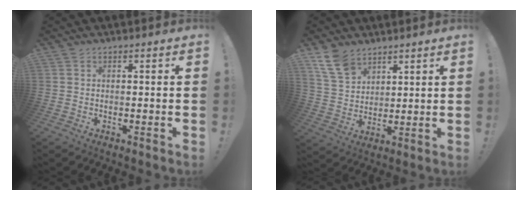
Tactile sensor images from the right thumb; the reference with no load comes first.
{"total": 10.5, "force": [7.3, 6.2, 4.3], "torque": [-0.085, -0.035, 0.145]}